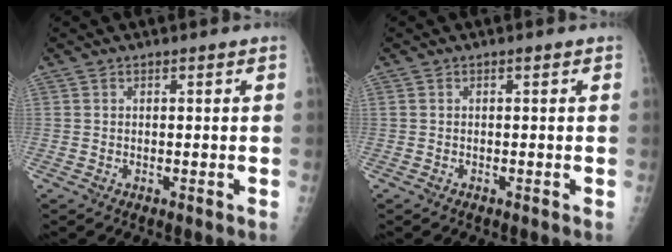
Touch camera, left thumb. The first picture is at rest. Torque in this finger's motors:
{"motor_torque": [0.07, 0.00, 0.06, -0.05, 0.00]}